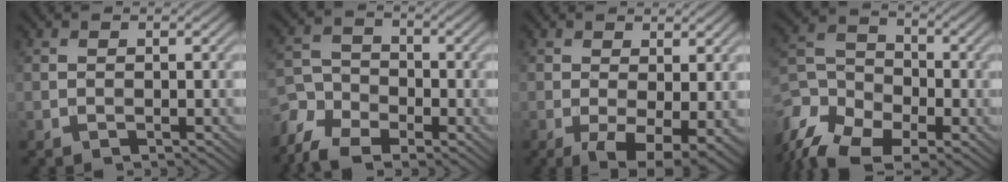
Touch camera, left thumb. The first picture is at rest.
{"total": 7.4, "force": [-5.1, 4.0, 3.5], "torque": [-0.085, -0.016, -0.110]}
{"total": 6.0, "force": [-1.5, 2.4, 5.3], "torque": [-0.091, -0.010, -0.018]}
{"total": 14.3, "force": [-9.2, 8.5, 7.1], "torque": [-0.182, -0.043, -0.150]}